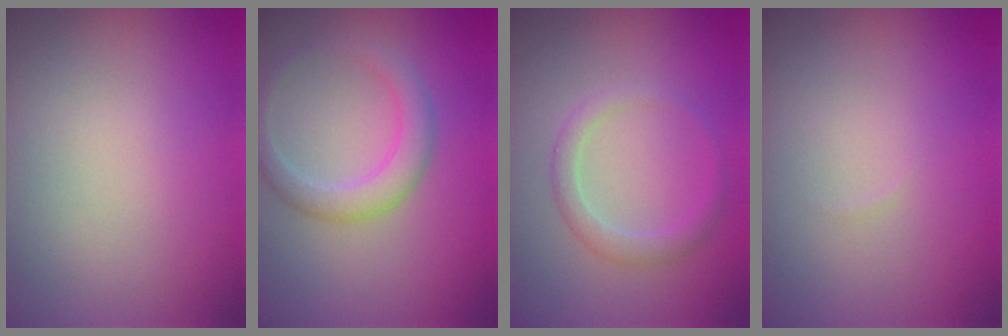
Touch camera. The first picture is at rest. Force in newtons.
{"total": 3.0, "press": 3.0, "slide": 0.1}
{"total": 1.9, "press": 1.9, "slide": 0.2}
{"total": 0.0}